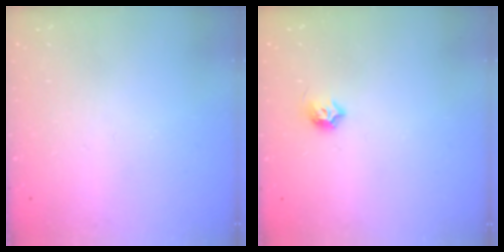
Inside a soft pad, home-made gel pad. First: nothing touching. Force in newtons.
{"total": 5.9, "press": 5.8, "slide": 0.9}